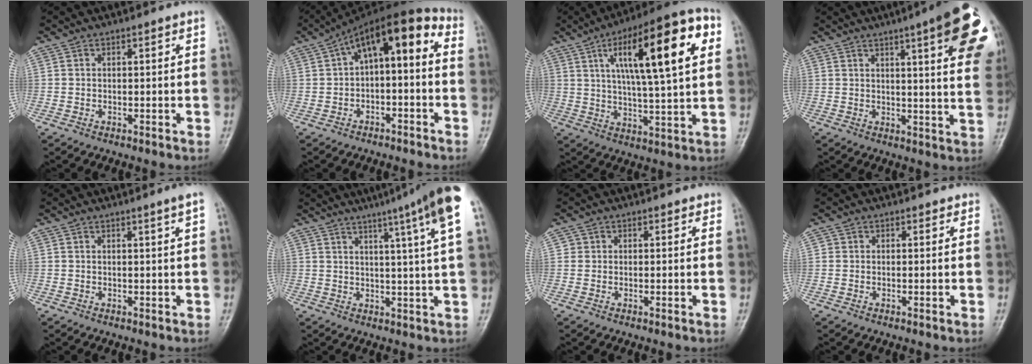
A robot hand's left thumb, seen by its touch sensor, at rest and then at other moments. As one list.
[{"total": 11.7, "force": [0.7, 5.3, 10.4], "torque": [-0.139, 0.062, -0.002]}, {"total": 21.6, "force": [7.3, 5.6, 19.6], "torque": [-0.286, 0.004, 0.106]}, {"total": 19.2, "force": [8.3, 3.4, 17.0], "torque": [-0.191, -0.020, 0.093]}, {"total": 1.8, "force": [1.0, -0.7, 1.3], "torque": [-0.023, -0.008, 0.016]}, {"total": 15.1, "force": [8.6, -0.4, 12.4], "torque": [-0.171, -0.020, 0.093]}, {"total": 1.5, "force": [0.6, 1.4, -0.2], "torque": [0.017, -0.001, 0.001]}, {"total": 1.2, "force": [0.6, 1.0, -0.1], "torque": [0.017, -0.001, -0.001]}]